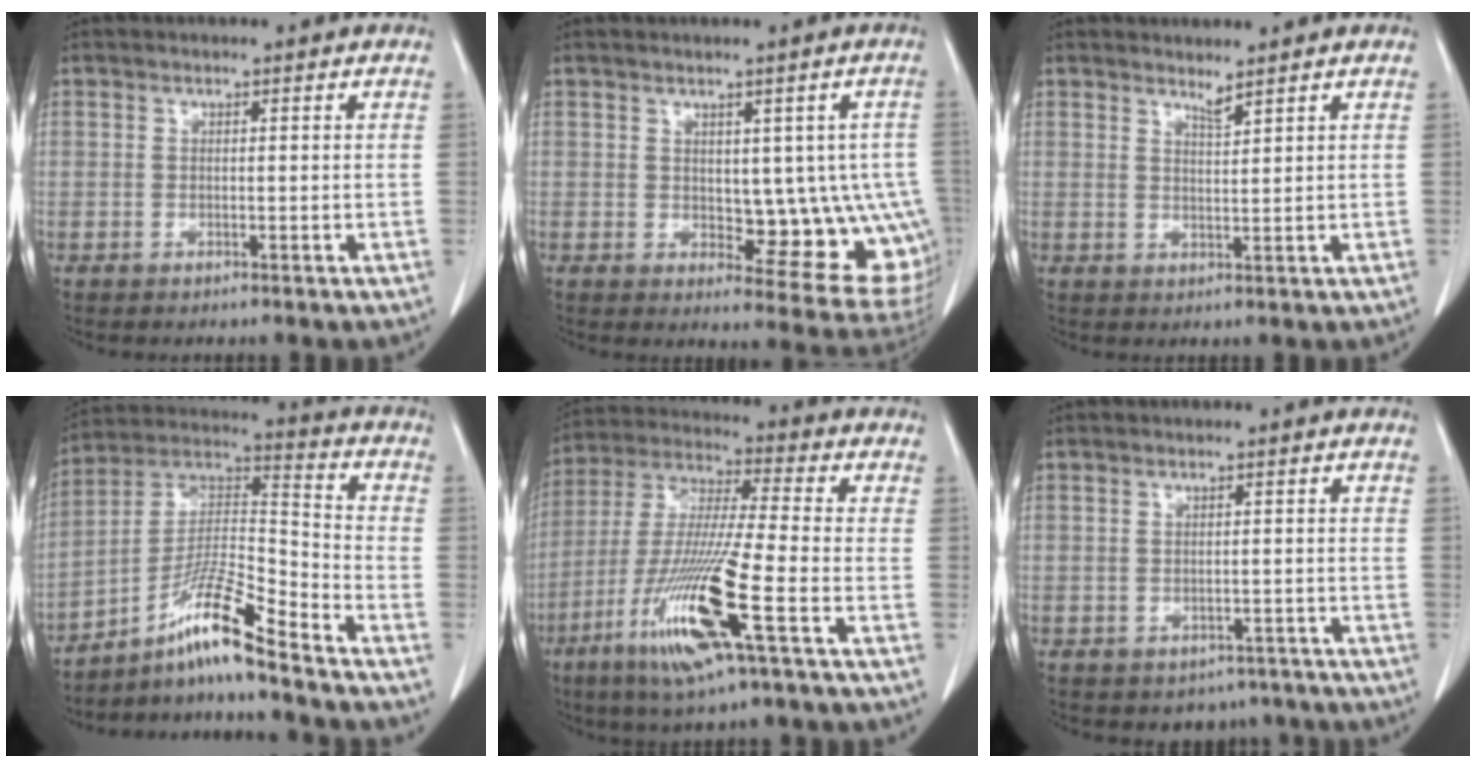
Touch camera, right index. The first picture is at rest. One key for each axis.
{"total": 10.7, "fx": 0.0, "fy": 5.0, "fz": 9.5, "tx": -0.093, "ty": 0.001, "tz": 0.015}
{"total": 1.6, "fx": 1.5, "fy": -0.2, "fz": 0.5, "tx": -0.009, "ty": -0.010, "tz": 0.030}
{"total": 12.3, "fx": -9.2, "fy": -0.4, "fz": 8.2, "tx": -0.154, "ty": 0.014, "tz": -0.163}
{"total": 15.9, "fx": -6.8, "fy": 0.7, "fz": 14.3, "tx": -0.296, "ty": -0.023, "tz": -0.125}
{"total": 4.5, "fx": -3.3, "fy": 3.0, "fz": 0.4, "tx": 0.010, "ty": 0.013, "tz": -0.041}